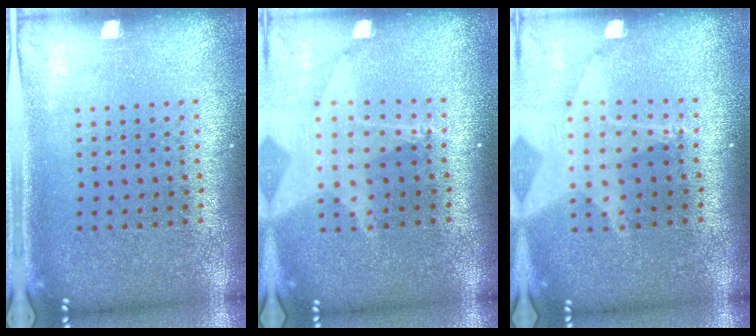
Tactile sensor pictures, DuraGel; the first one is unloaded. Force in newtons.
{"total": 2.0, "press": 1.5, "slide": 1.3}
{"total": 2.0, "press": 1.5, "slide": 1.3}